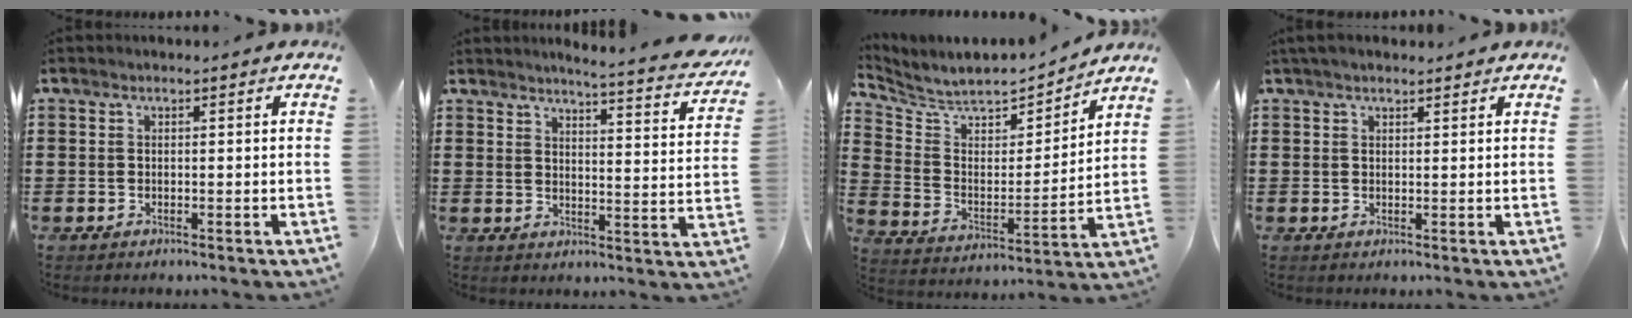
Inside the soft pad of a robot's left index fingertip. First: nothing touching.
{"total": 4.5, "force": [4.2, -0.8, 1.5], "torque": [-0.032, -0.039, 0.064]}
{"total": 5.5, "force": [5.1, 1.8, 1.1], "torque": [-0.055, -0.042, 0.083]}
{"total": 1.8, "force": [1.6, 0.8, 0.6], "torque": [-0.014, 0.006, 0.030]}